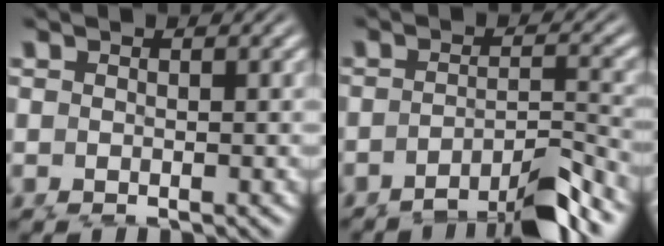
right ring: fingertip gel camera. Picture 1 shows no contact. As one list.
[{"total": 7.2, "force": [-5.5, 2.8, 3.8], "torque": [-0.048, -0.019, -0.077]}]